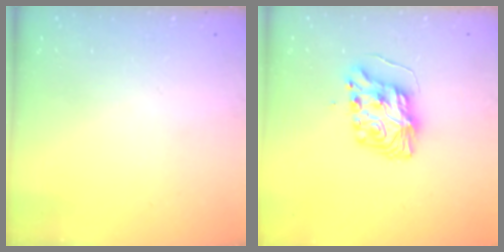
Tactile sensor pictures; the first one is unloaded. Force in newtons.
{"total": 8.5, "press": 8.5, "slide": 0.6}